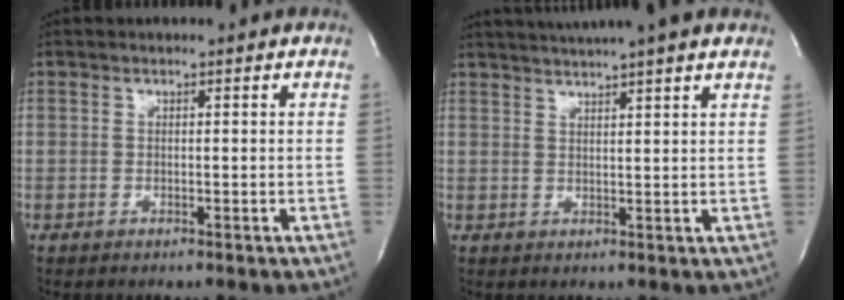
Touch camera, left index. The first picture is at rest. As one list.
[{"total": 11.2, "force": [9.6, 0.0, 5.8], "torque": [-0.102, 0.026, 0.122]}]